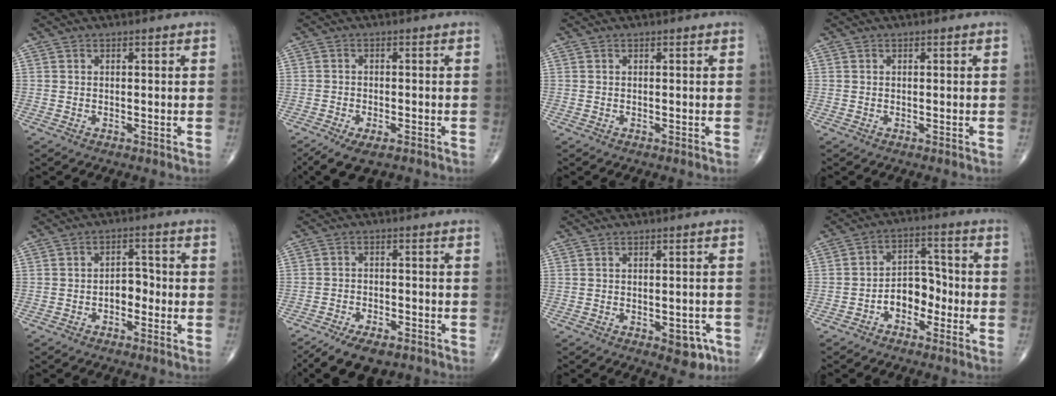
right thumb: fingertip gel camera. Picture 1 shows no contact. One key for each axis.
{"total": 6.5, "fx": -4.2, "fy": 2.8, "fz": 4.1, "tx": -0.071, "ty": 0.001, "tz": -0.070}
{"total": 0.0}
{"total": 0.0}
{"total": 3.9, "fx": -1.4, "fy": 2.6, "fz": 2.6, "tx": -0.020, "ty": 0.022, "tz": -0.030}
{"total": 10.3, "fx": -7.7, "fy": 4.4, "fz": 5.2, "tx": -0.070, "ty": 0.029, "tz": -0.126}
{"total": 5.0, "fx": -2.4, "fy": 2.6, "fz": 3.5, "tx": -0.021, "ty": 0.012, "tz": -0.024}
{"total": 7.3, "fx": -2.9, "fy": 5.0, "fz": 4.5, "tx": -0.043, "ty": 0.043, "tz": -0.059}